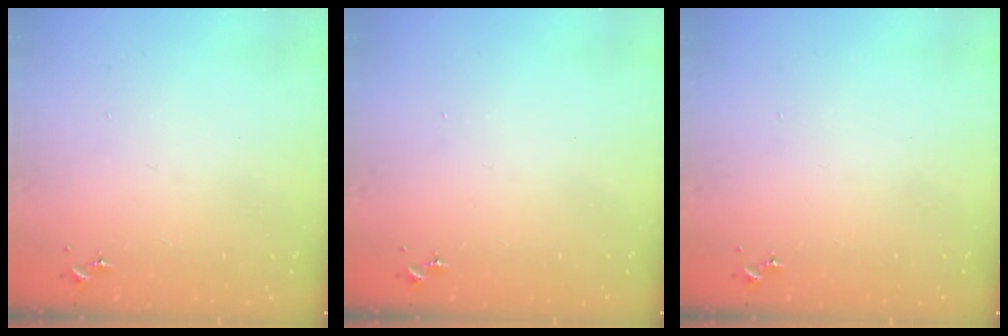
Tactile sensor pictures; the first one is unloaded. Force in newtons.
{"total": 0.0}
{"total": 0.0}